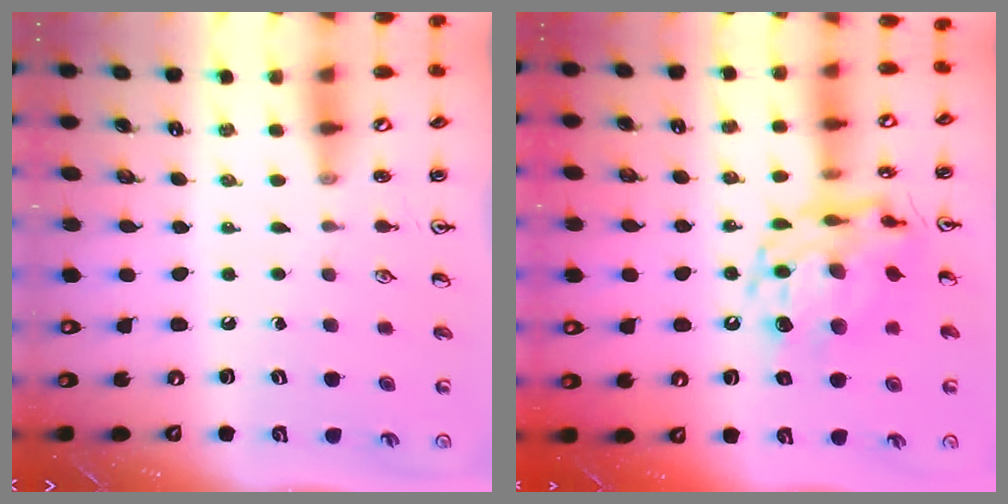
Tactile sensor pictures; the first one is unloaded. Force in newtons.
{"total": 14.1, "press": 14.0, "slide": 1.5}